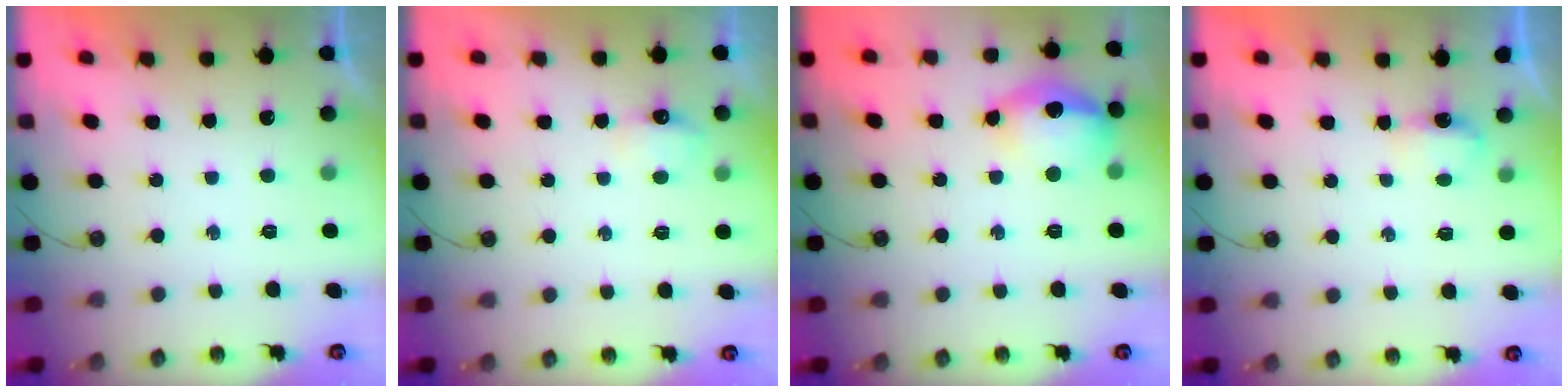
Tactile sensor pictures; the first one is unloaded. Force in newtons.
{"total": 5.4, "press": 5.3, "slide": 1.0}
{"total": 14.2, "press": 14.1, "slide": 1.7}
{"total": 11.7, "press": 4.2, "slide": 10.9}